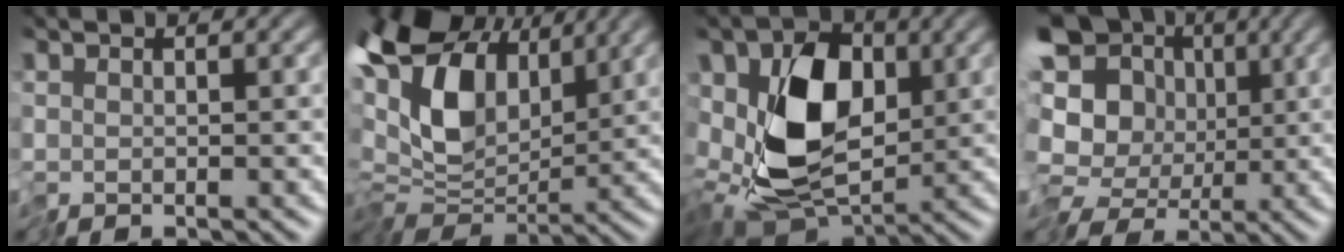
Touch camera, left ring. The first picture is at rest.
{"total": 12.0, "force": [3.4, 6.5, 9.6], "torque": [-0.189, 0.022, 0.052]}
{"total": 9.7, "force": [-0.4, 5.8, 7.8], "torque": [-0.147, -0.010, -0.009]}
{"total": 12.9, "force": [-4.2, 10.4, 6.4], "torque": [-0.117, -0.002, -0.076]}